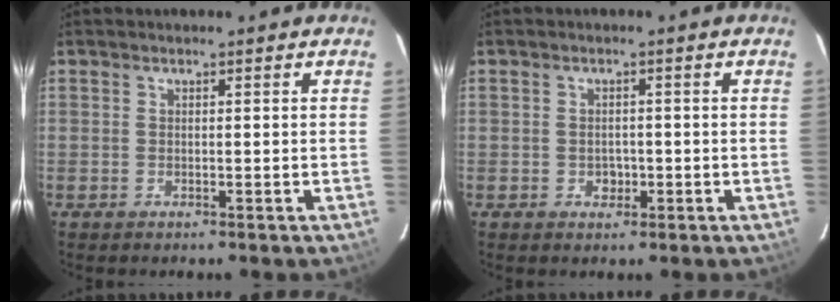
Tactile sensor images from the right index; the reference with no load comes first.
{"total": 2.3, "force": [-0.6, 2.0, 0.9], "torque": [-0.013, 0.004, -0.004]}